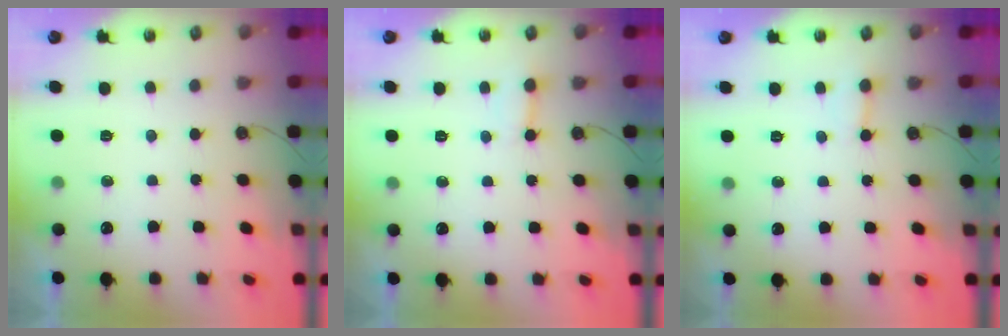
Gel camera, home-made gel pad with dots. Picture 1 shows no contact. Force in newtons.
{"total": 2.6, "press": 2.6, "slide": 0.1}
{"total": 2.1, "press": 2.1, "slide": 0.1}